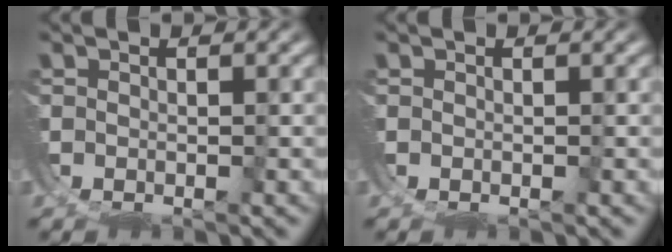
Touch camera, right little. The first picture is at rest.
{"total": 0.0}